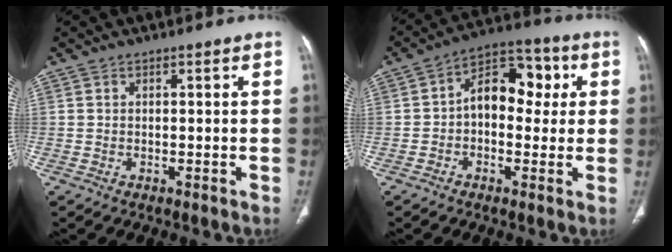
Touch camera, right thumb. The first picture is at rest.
{"total": 11.7, "force": [1.1, 7.9, 8.6], "torque": [-0.089, 0.033, 0.006]}